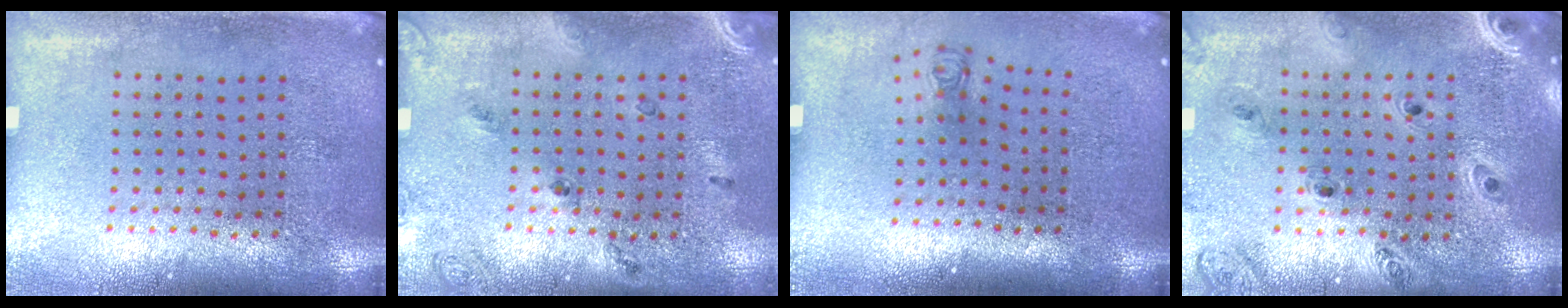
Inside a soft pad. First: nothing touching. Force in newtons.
{"total": 1.7, "press": 1.1, "slide": 1.3}
{"total": 0.8, "press": 0.4, "slide": 0.7}
{"total": 1.4, "press": 1.4, "slide": 0.1}